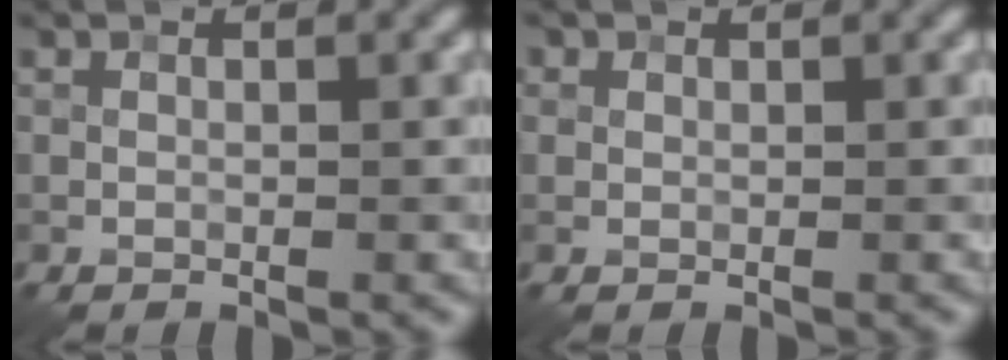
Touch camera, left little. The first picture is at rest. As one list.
[{"total": 1.5, "force": [0.9, 1.2, 0.3], "torque": [0.004, 0.003, 0.006]}]